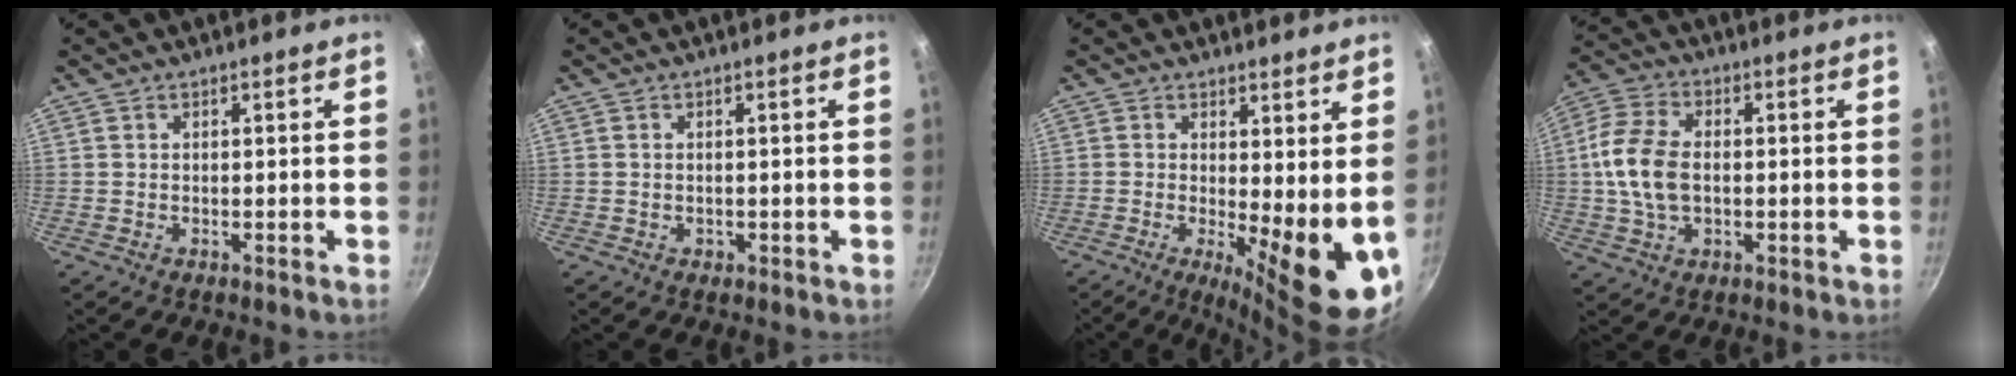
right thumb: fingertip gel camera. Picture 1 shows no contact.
{"total": 0.7, "force": [-0.1, 0.6, 0.4], "torque": [-0.001, 0.001, -0.002]}
{"total": 12.4, "force": [-0.2, 3.9, 11.8], "torque": [-0.134, -0.023, 0.004]}
{"total": 11.5, "force": [-0.2, 7.3, 8.8], "torque": [-0.172, 0.017, -0.012]}